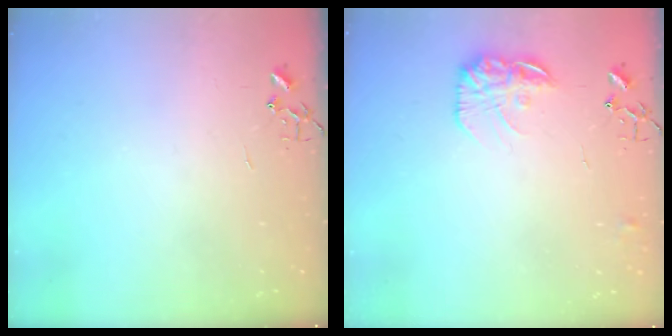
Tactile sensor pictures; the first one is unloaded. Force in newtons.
{"total": 12.7, "press": 12.7, "slide": 0.6}